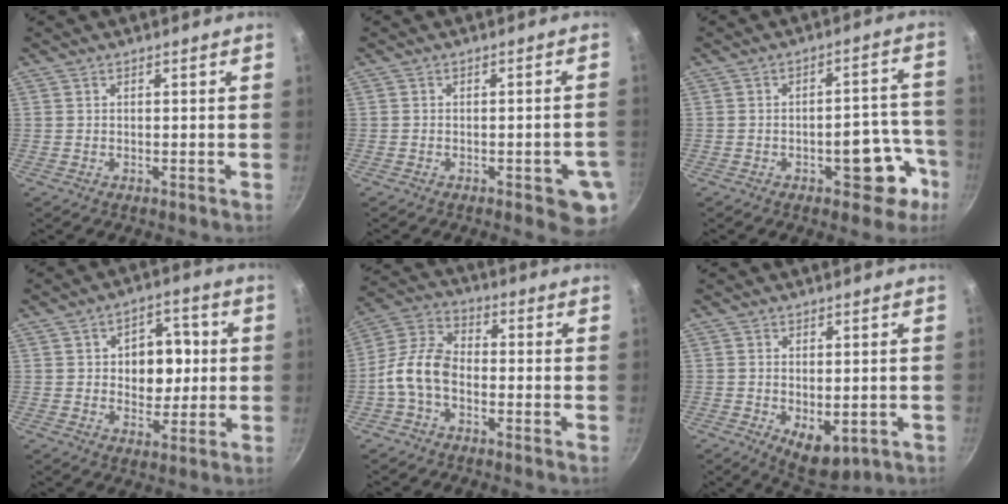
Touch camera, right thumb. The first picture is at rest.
{"total": 6.8, "force": [-2.4, 2.5, 5.9], "torque": [-0.052, 0.008, -0.025]}
{"total": 10.2, "force": [-4.6, 5.4, 7.3], "torque": [-0.037, 0.051, -0.052]}
{"total": 10.1, "force": [1.1, 7.2, 7.0], "torque": [-0.051, 0.006, 0.013]}
{"total": 9.3, "force": [-2.9, 5.8, 6.7], "torque": [-0.129, 0.040, -0.074]}
{"total": 7.3, "force": [-1.5, 4.1, 5.8], "torque": [-0.074, -0.012, -0.007]}